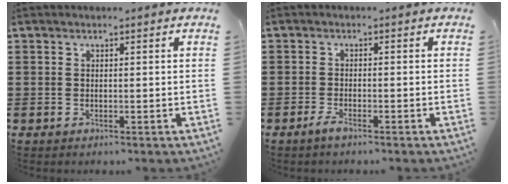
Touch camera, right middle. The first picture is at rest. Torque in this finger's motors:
{"motor_torque": [0.77, -0.09, 0.00, 0.02]}